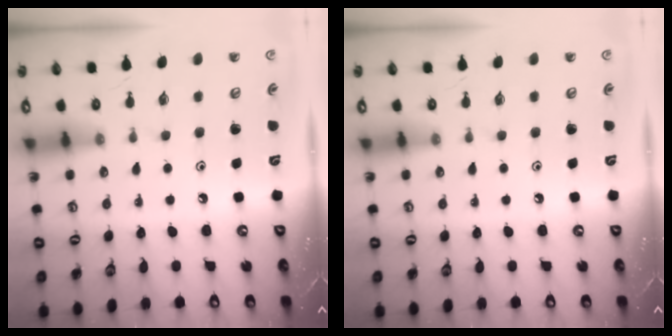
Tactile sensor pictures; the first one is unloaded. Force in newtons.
{"total": 0.0}